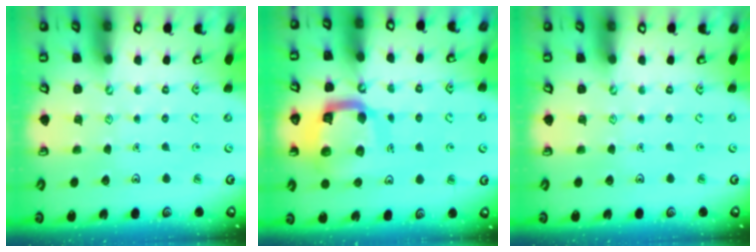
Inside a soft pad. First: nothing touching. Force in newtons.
{"total": 13.2, "press": 13.1, "slide": 1.5}
{"total": 0.0}